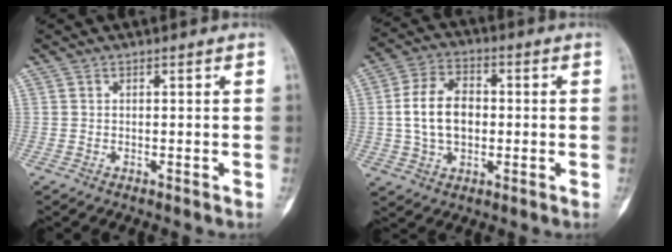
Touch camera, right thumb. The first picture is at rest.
{"total": 11.1, "force": [0.1, 7.5, 8.2], "torque": [-0.138, 0.016, 0.000]}